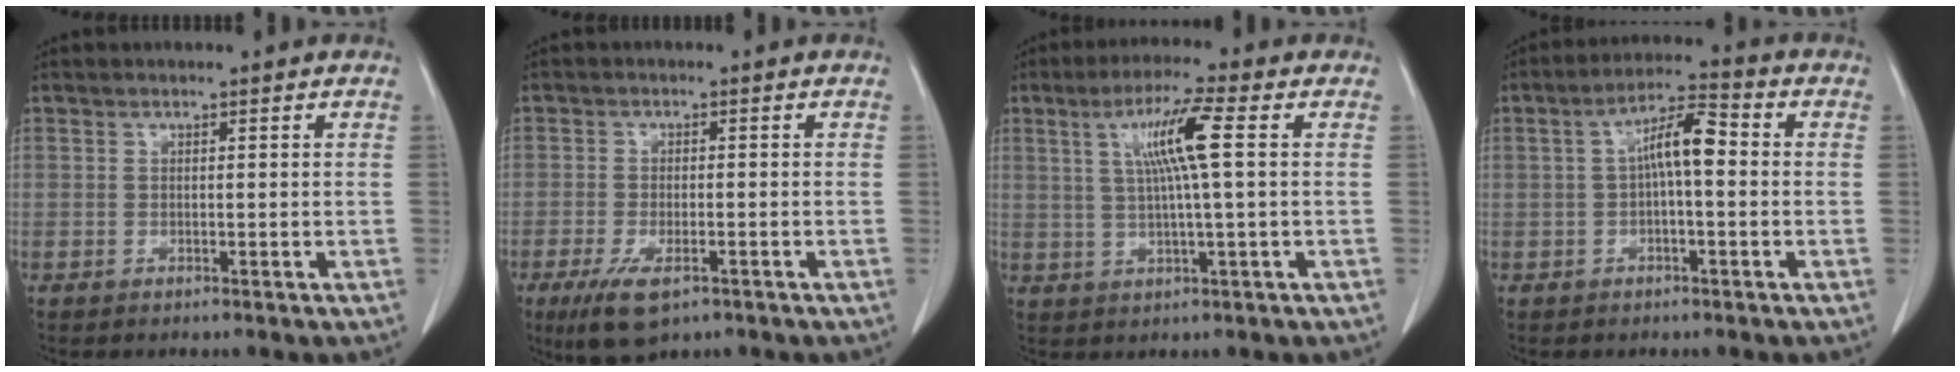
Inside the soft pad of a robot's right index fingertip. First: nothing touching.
{"total": 6.5, "force": [-3.8, 2.2, 4.8], "torque": [-0.095, -0.017, -0.058]}
{"total": 8.1, "force": [1.9, -0.4, 7.8], "torque": [-0.144, 0.007, 0.038]}
{"total": 6.7, "force": [0.3, 1.5, 6.5], "torque": [-0.120, 0.024, 0.001]}